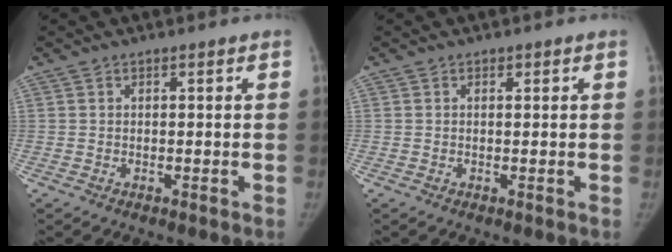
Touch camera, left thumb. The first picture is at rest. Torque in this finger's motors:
{"motor_torque": [0.10, -0.26, -0.12, 0.13, -0.02]}